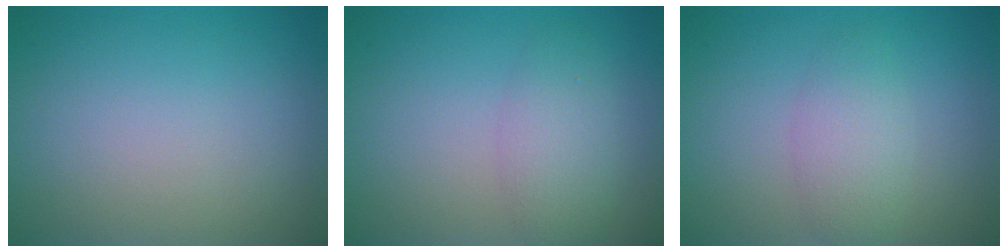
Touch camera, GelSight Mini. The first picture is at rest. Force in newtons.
{"total": 2.8, "press": 2.8, "slide": 0.1}
{"total": 2.7, "press": 2.7, "slide": 0.1}